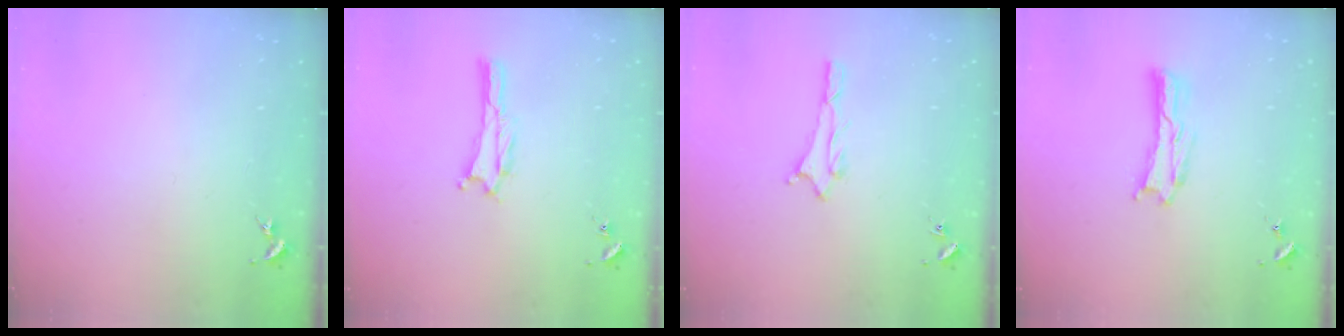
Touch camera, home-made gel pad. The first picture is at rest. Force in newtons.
{"total": 0.0}
{"total": 1.0, "press": 1.0, "slide": 0.1}
{"total": 0.0}